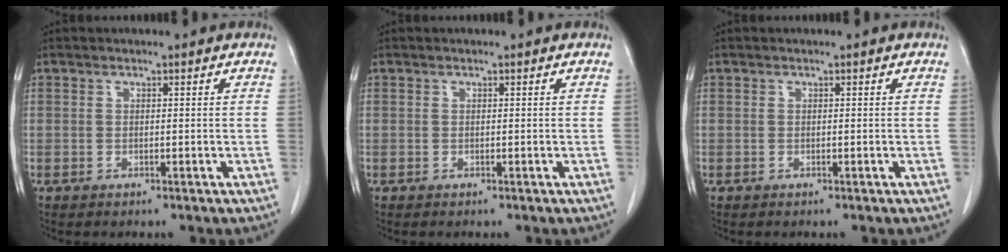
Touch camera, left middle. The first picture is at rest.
{"total": 0.0}
{"total": 0.0}